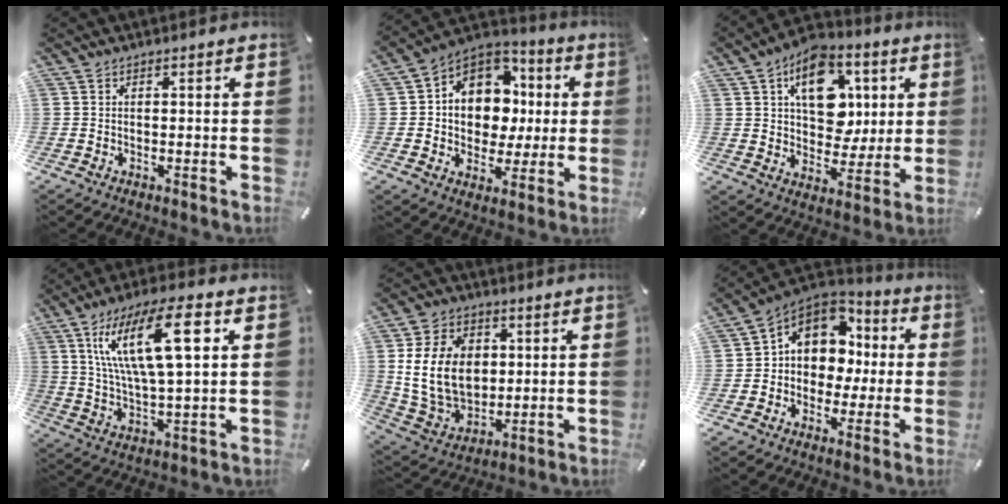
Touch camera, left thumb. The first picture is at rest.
{"total": 12.3, "force": [1.5, 11.2, 5.0], "torque": [-0.092, -0.009, 0.036]}
{"total": 15.1, "force": [5.0, 11.2, 8.7], "torque": [-0.125, -0.016, 0.094]}
{"total": 18.3, "force": [7.4, 5.9, 15.6], "torque": [-0.318, -0.002, 0.113]}
{"total": 15.7, "force": [2.0, 12.2, 9.7], "torque": [-0.213, 0.010, 0.036]}
{"total": 11.3, "force": [2.4, 9.9, 4.9], "torque": [-0.095, -0.011, 0.050]}